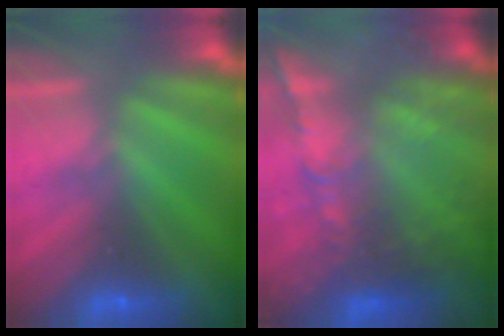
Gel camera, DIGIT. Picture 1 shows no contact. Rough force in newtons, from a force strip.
{"total": 9.1}